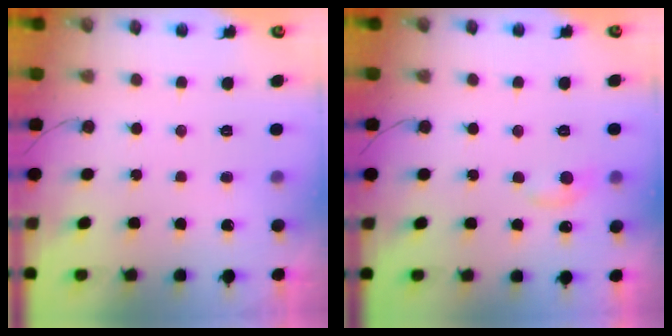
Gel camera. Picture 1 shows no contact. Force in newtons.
{"total": 5.3, "press": 5.2, "slide": 0.7}